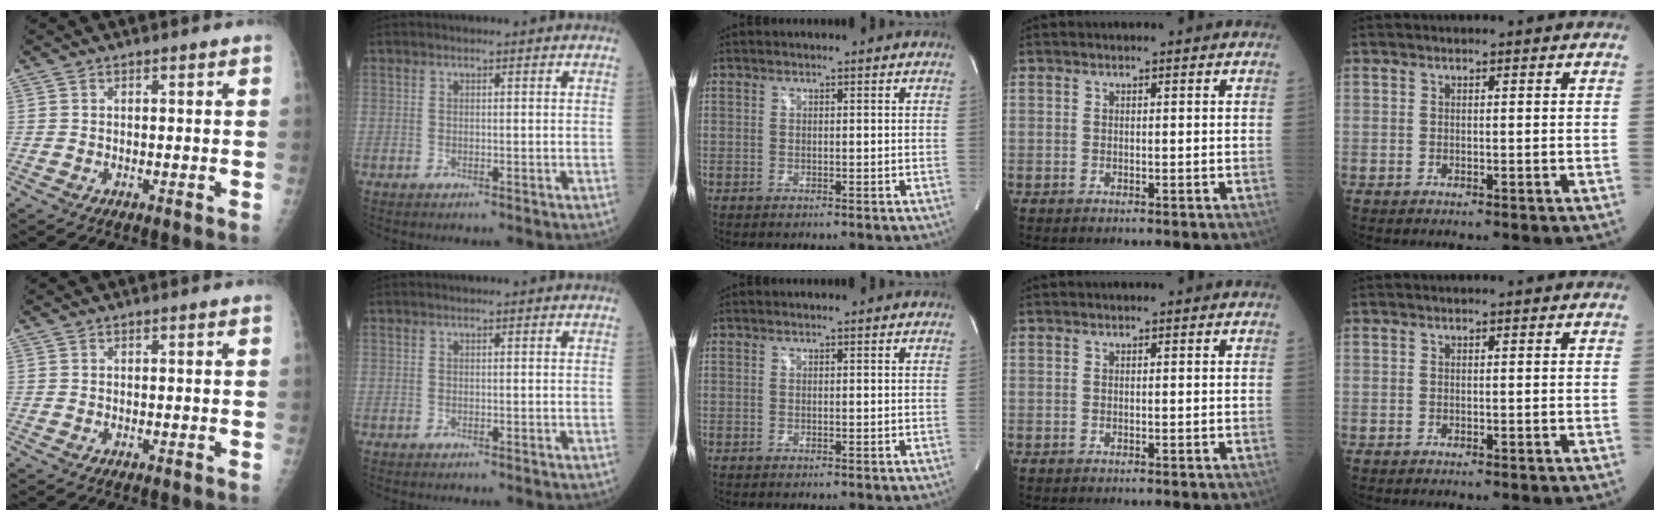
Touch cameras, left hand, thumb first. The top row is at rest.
{}